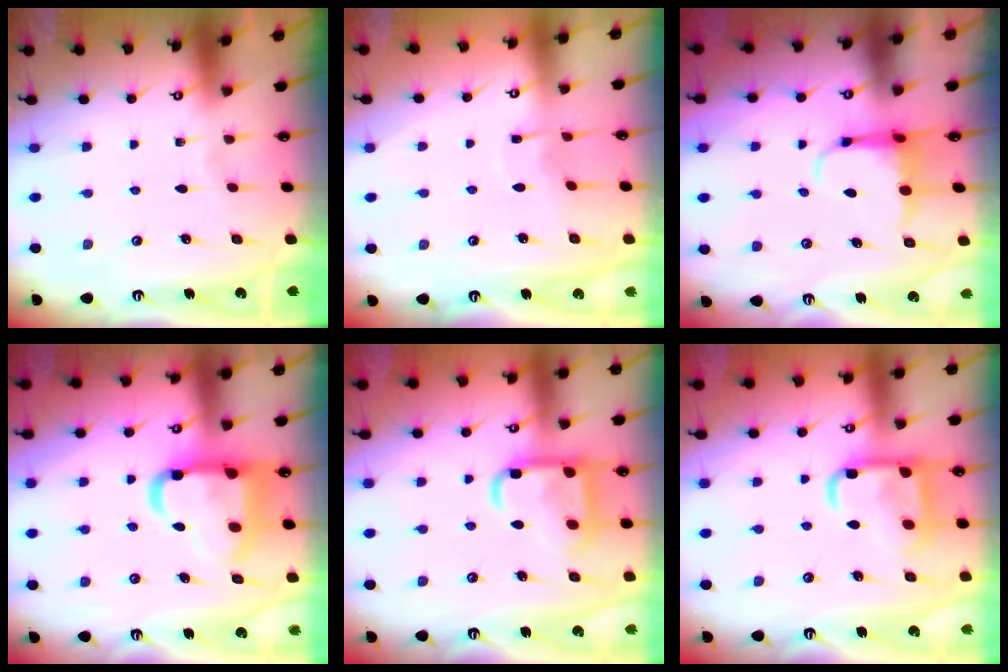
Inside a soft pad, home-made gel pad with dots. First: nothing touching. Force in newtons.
{"total": 3.2, "press": 3.2, "slide": 0.4}
{"total": 5.3, "press": 5.1, "slide": 1.3}
{"total": 16.7, "press": 16.6, "slide": 2.0}
{"total": 16.1, "press": 16.0, "slide": 1.5}
{"total": 16.1, "press": 16.0, "slide": 1.5}